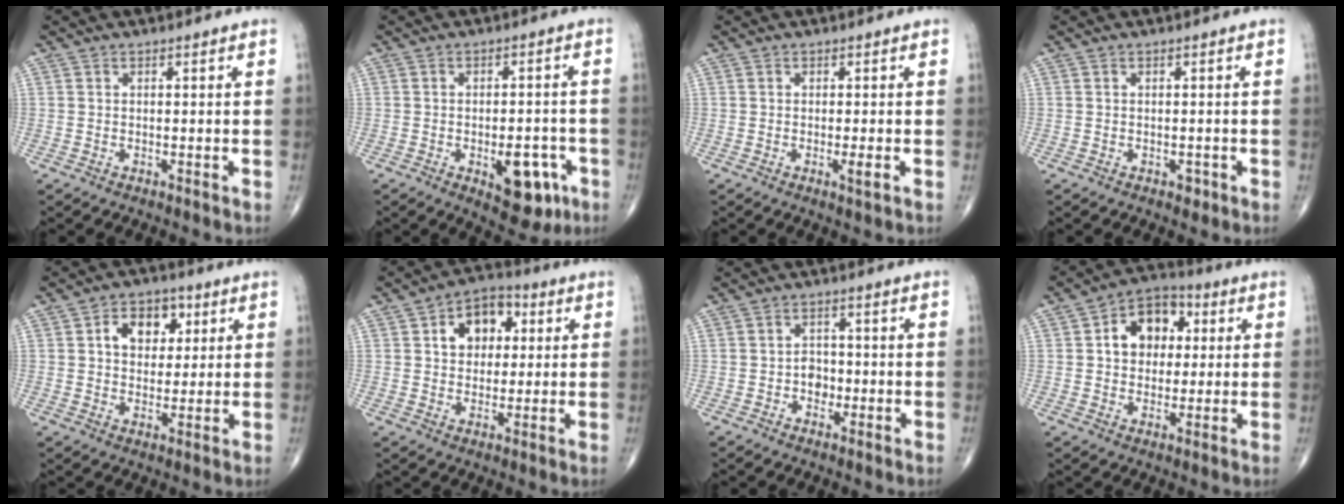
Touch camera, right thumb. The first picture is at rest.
{"total": 9.7, "force": [-3.8, 4.9, 7.5], "torque": [-0.072, 0.015, -0.041]}
{"total": 1.7, "force": [-0.5, 0.2, 1.6], "torque": [-0.029, -0.006, -0.010]}
{"total": 1.1, "force": [-0.5, 0.8, 0.6], "torque": [-0.003, 0.001, -0.006]}
{"total": 8.7, "force": [2.7, 6.2, 5.4], "torque": [-0.046, 0.000, 0.039]}
{"total": 10.0, "force": [2.7, 7.1, 6.5], "torque": [-0.063, 0.008, 0.035]}
{"total": 3.4, "force": [-0.9, 2.7, 1.8], "torque": [-0.008, 0.009, -0.018]}
{"total": 11.1, "force": [2.3, 8.2, 7.1], "torque": [-0.072, 0.013, 0.028]}